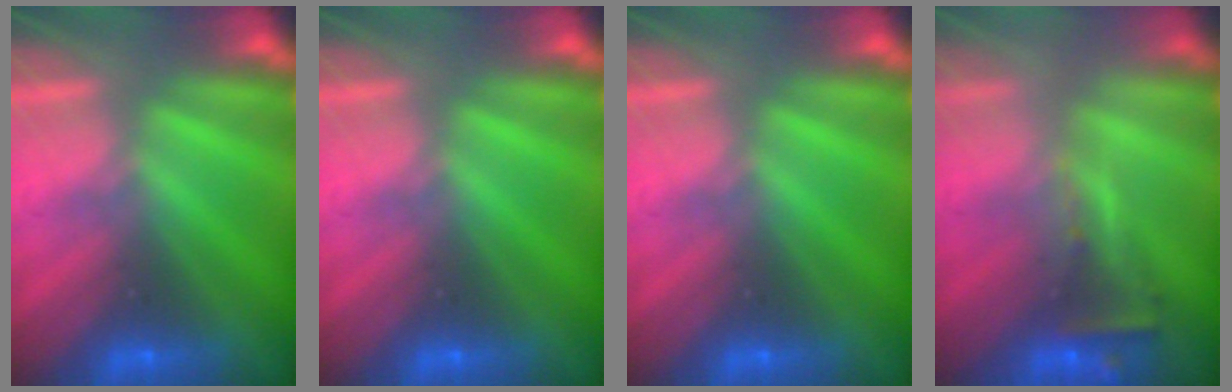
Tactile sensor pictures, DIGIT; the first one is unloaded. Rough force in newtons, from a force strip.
{"total": 0.0}
{"total": 0.0}
{"total": 2.5}